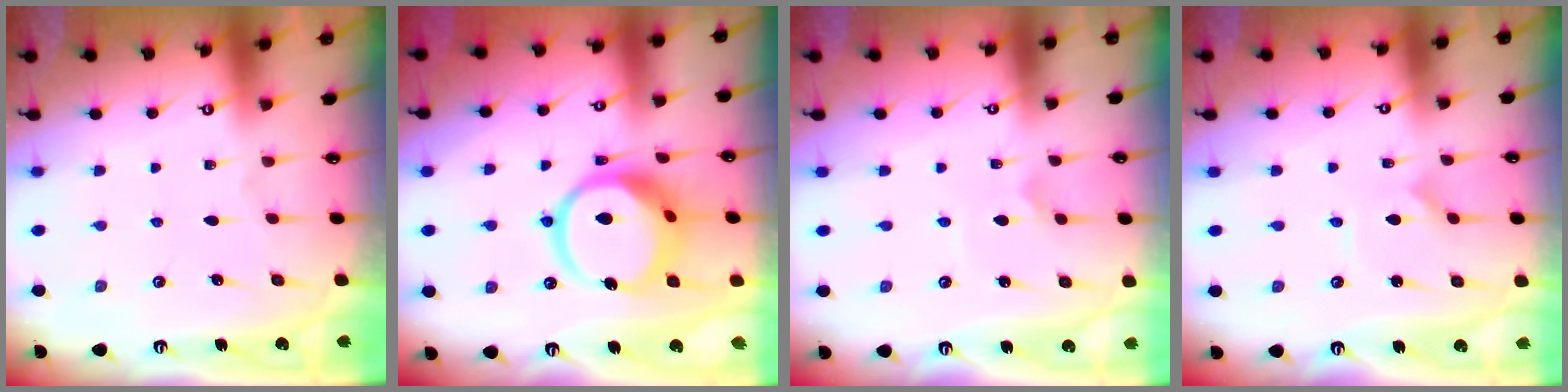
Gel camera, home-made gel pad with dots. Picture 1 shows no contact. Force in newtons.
{"total": 15.1, "press": 15.0, "slide": 1.7}
{"total": 2.5, "press": 2.4, "slide": 0.5}
{"total": 1.4, "press": 1.4, "slide": 0.2}